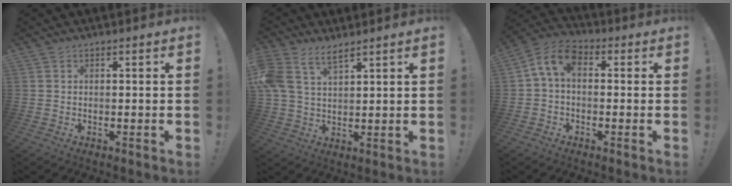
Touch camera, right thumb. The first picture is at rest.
{"total": 8.1, "force": [5.4, 3.8, 4.6], "torque": [-0.108, -0.014, 0.108]}
{"total": 7.9, "force": [1.3, 4.8, 6.2], "torque": [-0.128, 0.006, 0.029]}